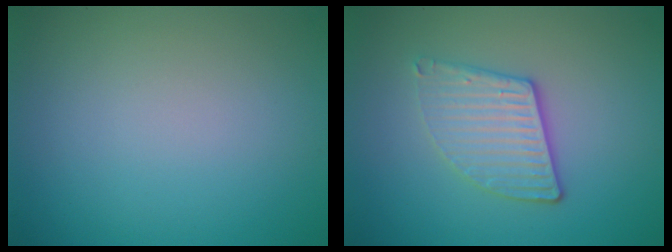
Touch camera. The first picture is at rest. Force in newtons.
{"total": 3.4, "press": 3.0, "slide": 1.5}